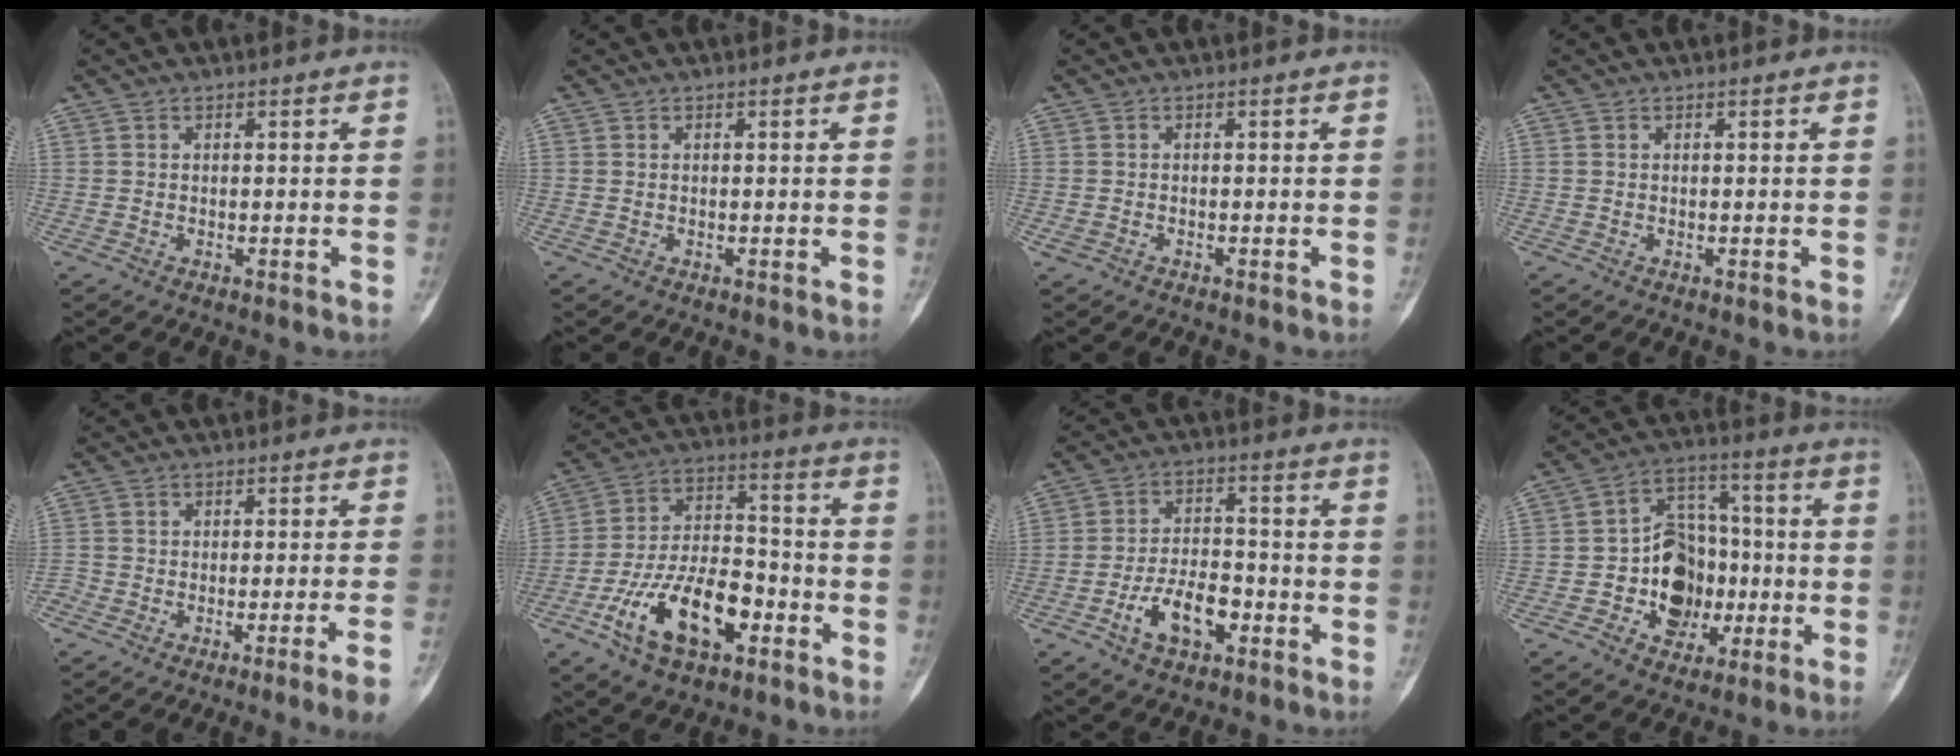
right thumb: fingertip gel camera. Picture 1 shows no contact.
{"total": 0.0}
{"total": 1.1, "force": [-0.6, 0.7, 0.5], "torque": [-0.019, 0.006, -0.010]}
{"total": 0.0}
{"total": 9.4, "force": [-6.9, -0.2, 6.4], "torque": [-0.110, 0.041, -0.113]}
{"total": 18.1, "force": [-7.7, 9.5, 13.3], "torque": [-0.223, 0.053, -0.134]}
{"total": 10.5, "force": [-4.6, 5.9, 7.4], "torque": [-0.119, 0.034, -0.078]}
{"total": 13.6, "force": [-3.2, 10.7, 7.8], "torque": [-0.077, 0.042, -0.056]}